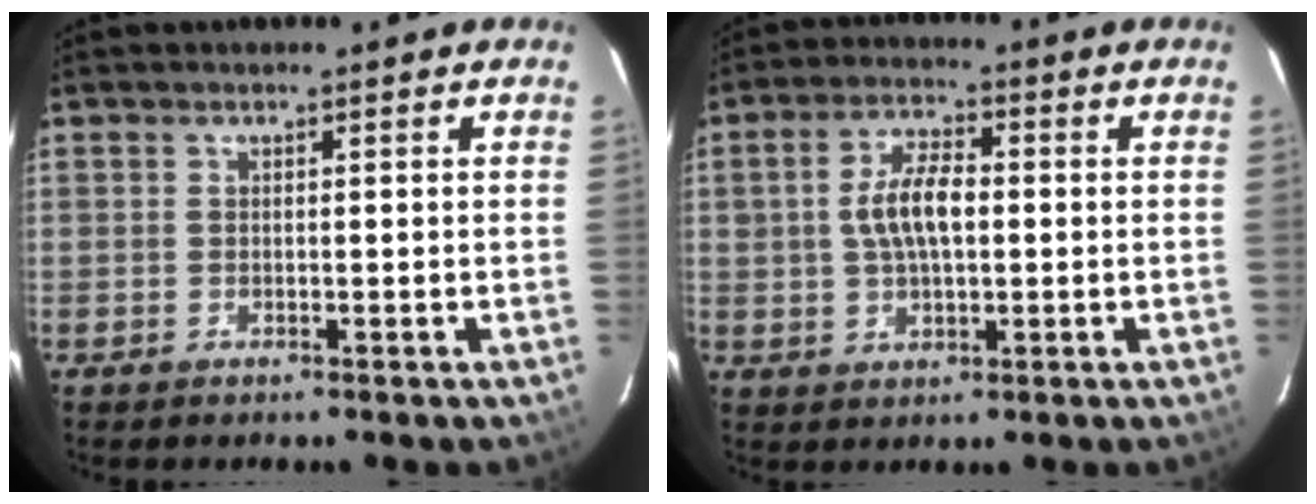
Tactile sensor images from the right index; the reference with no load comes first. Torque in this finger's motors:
{"motor_torque": [0.34, -0.02, 0.26, 0.13]}